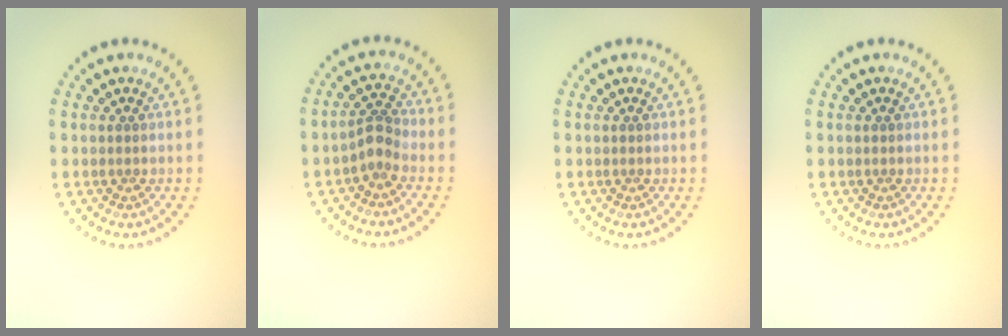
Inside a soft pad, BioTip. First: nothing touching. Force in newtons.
{"total": 2.1, "press": 1.6, "slide": 1.3}
{"total": 0.0}
{"total": 0.0}